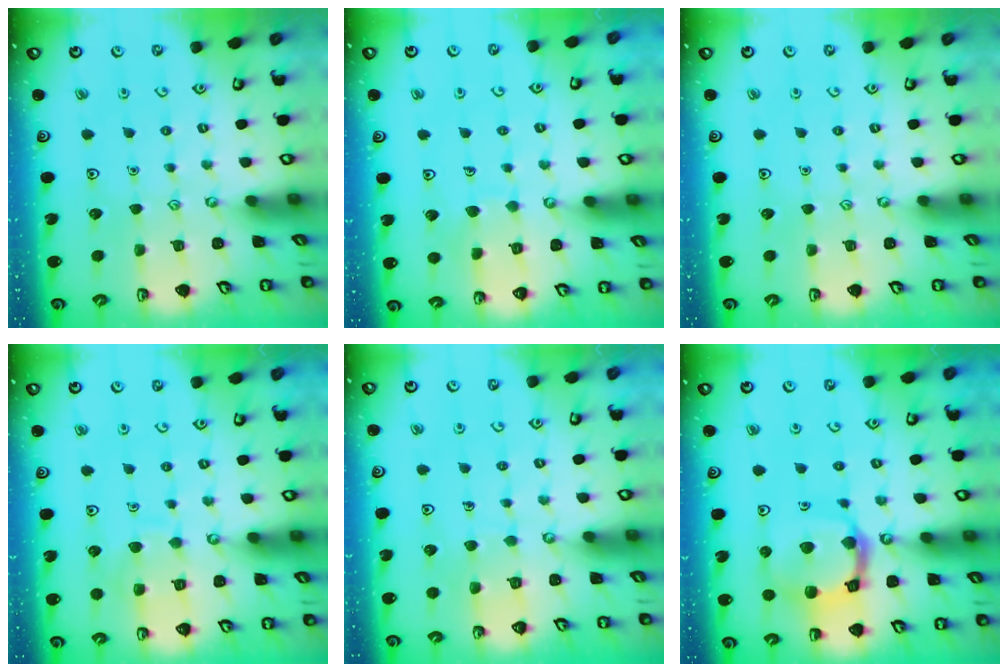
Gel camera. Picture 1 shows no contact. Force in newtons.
{"total": 5.9, "press": 5.9, "slide": 0.3}
{"total": 0.0}
{"total": 7.7, "press": 7.6, "slide": 0.7}
{"total": 5.1, "press": 5.1, "slide": 0.4}
{"total": 14.9, "press": 14.8, "slide": 1.6}